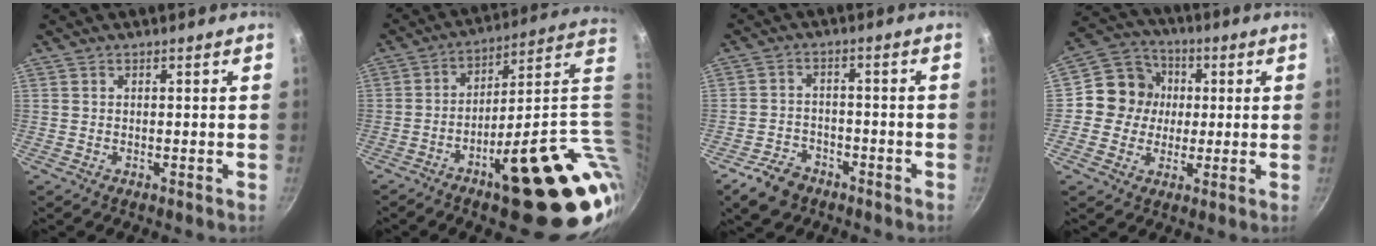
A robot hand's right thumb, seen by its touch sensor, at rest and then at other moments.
{"total": 27.0, "force": [-4.1, 8.3, 25.3], "torque": [-0.281, 0.000, -0.045]}
{"total": 7.2, "force": [-4.8, 4.6, 2.9], "torque": [-0.045, 0.039, -0.078]}
{"total": 10.2, "force": [0.7, 9.6, 3.3], "torque": [-0.015, 0.020, -0.008]}